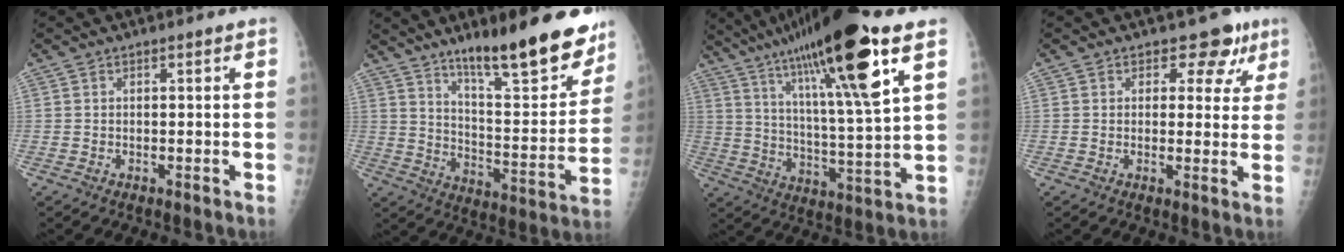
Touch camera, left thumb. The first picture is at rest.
{"total": 21.5, "force": [15.3, 5.1, 14.3], "torque": [-0.173, -0.091, 0.238]}
{"total": 23.6, "force": [13.1, 2.8, 19.4], "torque": [-0.327, -0.036, 0.220]}
{"total": 6.7, "force": [4.1, 4.7, 2.7], "torque": [0.007, -0.016, 0.038]}